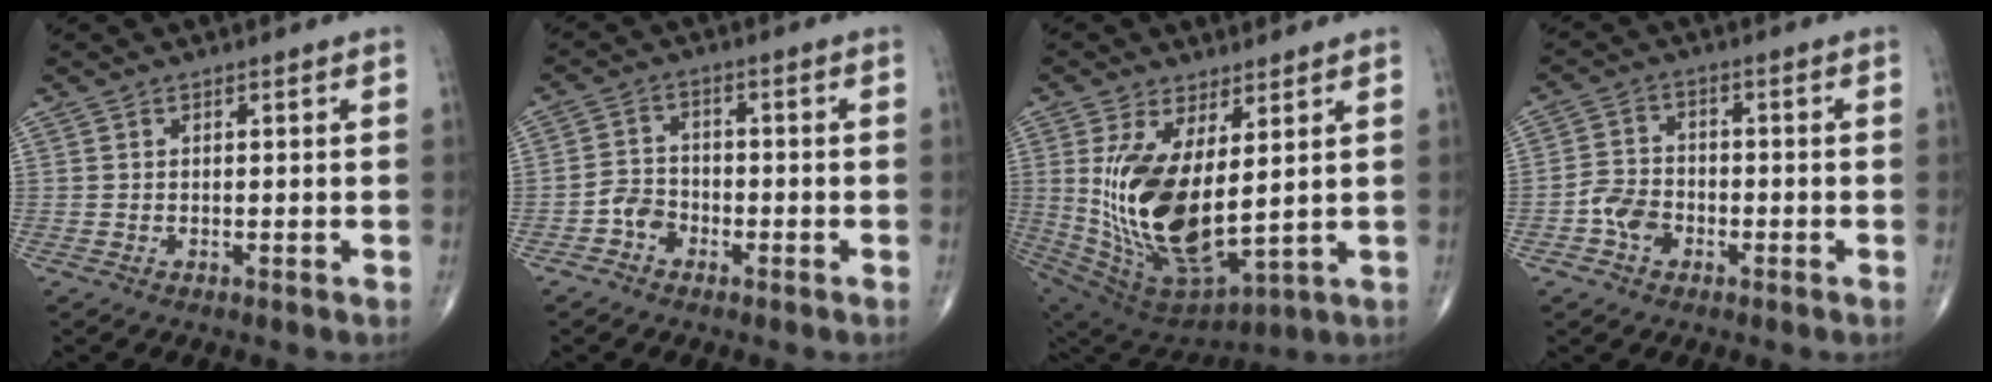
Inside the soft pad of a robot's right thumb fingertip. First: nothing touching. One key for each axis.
{"total": 4.1, "fx": -2.1, "fy": 3.2, "fz": 1.5, "tx": -0.010, "ty": 0.020, "tz": -0.047}
{"total": 19.0, "fx": 2.5, "fy": 8.7, "fz": 16.7, "tx": -0.328, "ty": -0.036, "tz": 0.073}
{"total": 5.6, "fx": -2.3, "fy": 4.2, "fz": 2.9, "tx": -0.039, "ty": 0.021, "tz": -0.048}